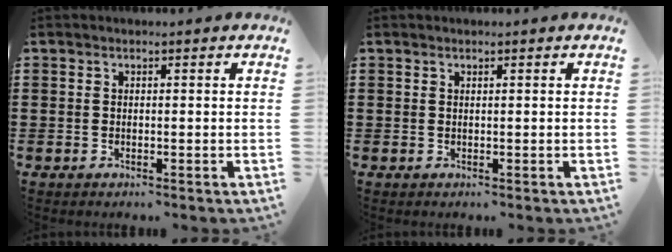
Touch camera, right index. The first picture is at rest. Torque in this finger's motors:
{"motor_torque": [-1.39, 0.75, -1.05, -0.09]}